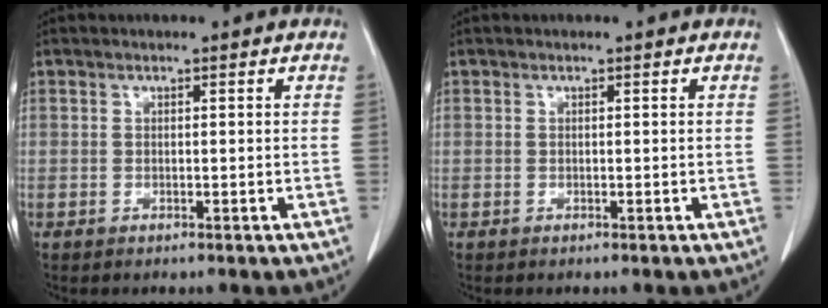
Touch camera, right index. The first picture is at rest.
{"total": 0.0}